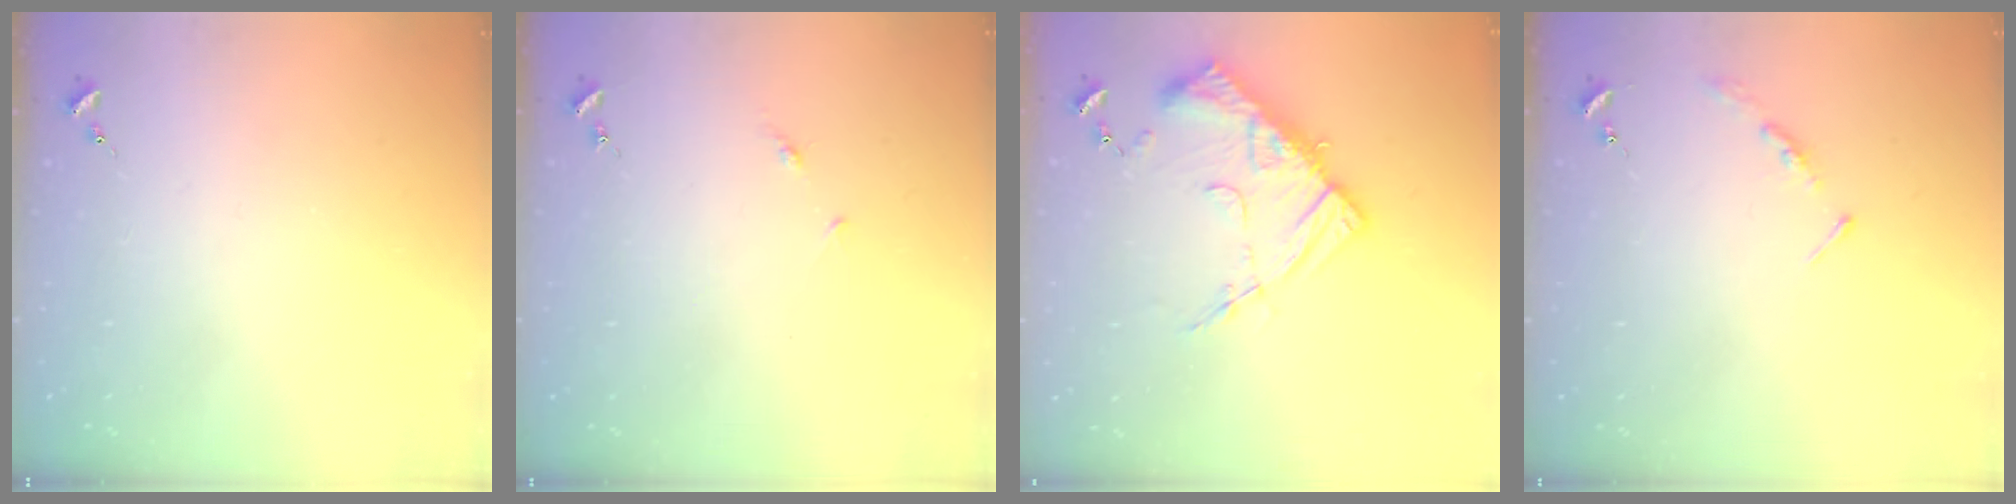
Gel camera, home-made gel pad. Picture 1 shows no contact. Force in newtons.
{"total": 3.4, "press": 3.4, "slide": 0.4}
{"total": 14.8, "press": 14.7, "slide": 1.4}
{"total": 3.5, "press": 3.5, "slide": 0.3}